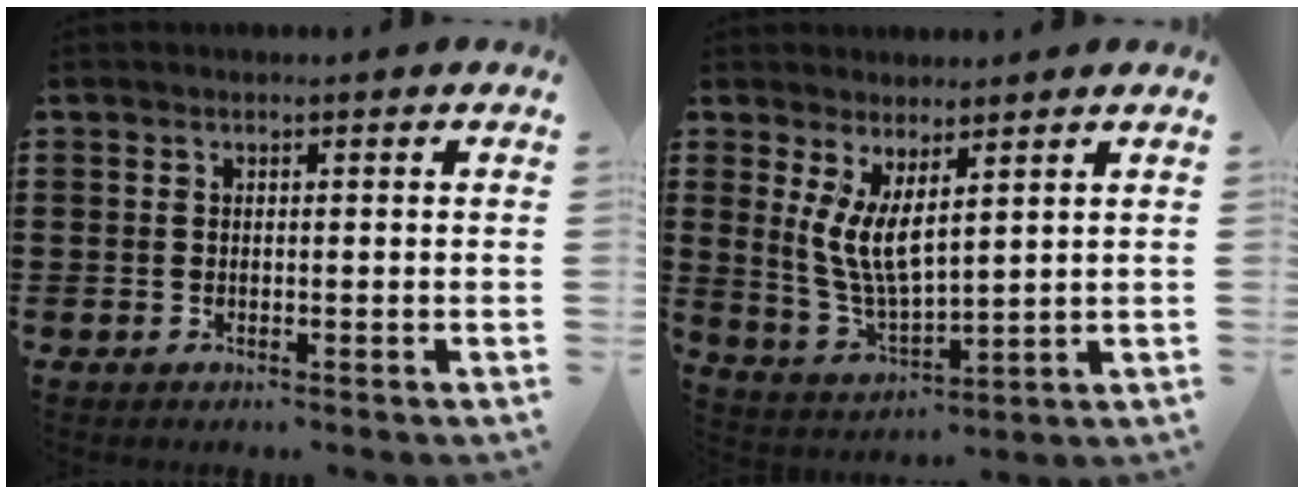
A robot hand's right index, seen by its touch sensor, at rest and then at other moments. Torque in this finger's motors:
{"motor_torque": [0.44, 0.41, 0.25, 0.16]}